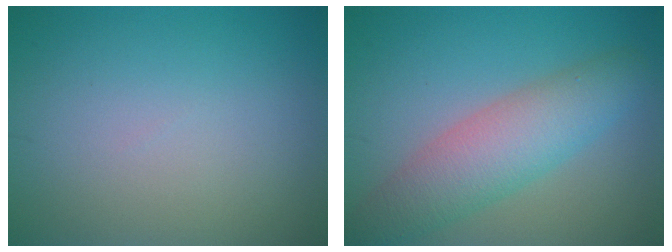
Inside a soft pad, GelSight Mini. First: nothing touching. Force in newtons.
{"total": 5.7, "press": 5.7, "slide": 0.1}